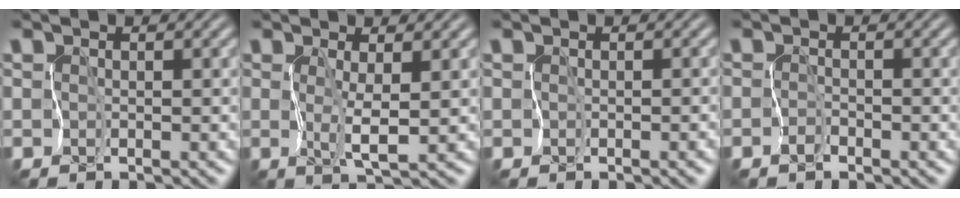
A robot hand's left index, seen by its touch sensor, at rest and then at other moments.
{"total": 2.2, "force": [0.5, 0.1, 2.1], "torque": [-0.044, -0.005, 0.014]}
{"total": 1.0, "force": [-0.6, 0.5, 0.6], "torque": [-0.002, -0.007, -0.003]}
{"total": 0.8, "force": [-0.8, 0.2, 0.2], "torque": [-0.004, -0.001, -0.017]}